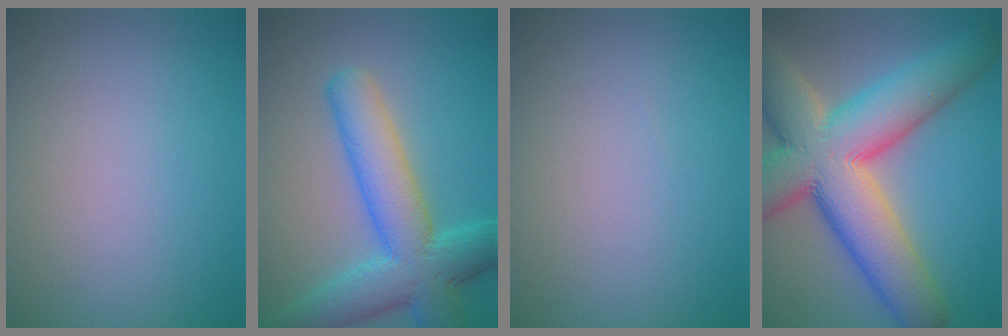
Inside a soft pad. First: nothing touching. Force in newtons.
{"total": 7.0, "press": 7.0, "slide": 0.6}
{"total": 0.0}
{"total": 14.2, "press": 14.1, "slide": 1.1}